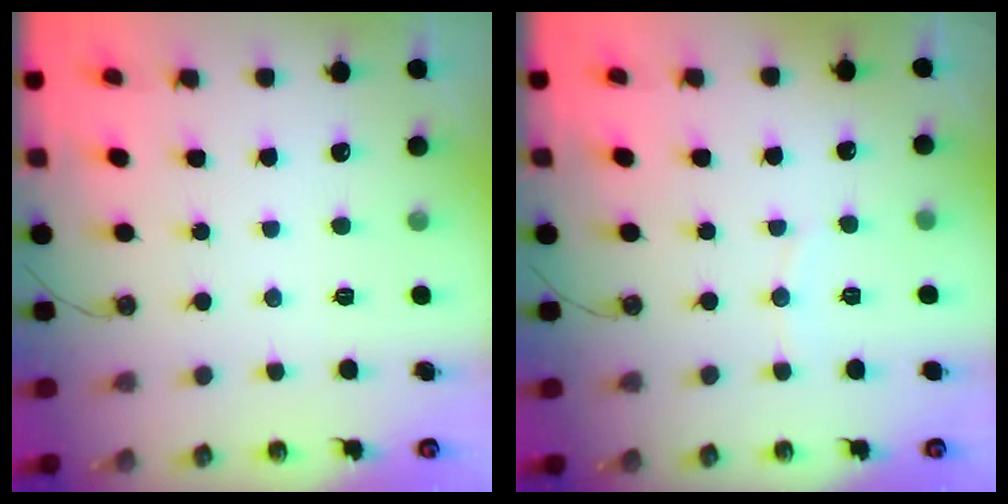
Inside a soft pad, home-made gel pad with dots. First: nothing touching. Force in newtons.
{"total": 3.0, "press": 3.0, "slide": 0.2}